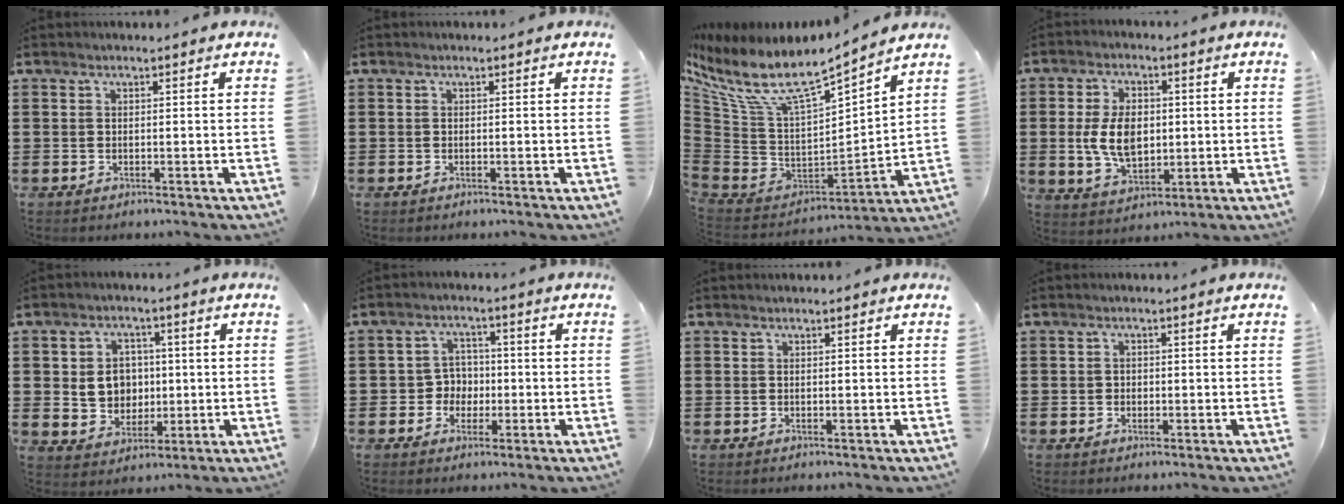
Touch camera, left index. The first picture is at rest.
{"total": 0.0}
{"total": 8.6, "force": [5.5, 2.4, 6.2], "torque": [-0.147, -0.054, 0.085]}
{"total": 8.2, "force": [0.3, 5.2, 6.3], "torque": [-0.138, 0.007, 0.000]}
{"total": 6.1, "force": [0.5, 5.6, 2.4], "torque": [-0.045, 0.008, 0.004]}
{"total": 4.1, "force": [-0.8, 3.9, 1.2], "torque": [-0.037, 0.008, -0.018]}
{"total": 0.0}
{"total": 1.0, "force": [0.0, 1.0, 0.3], "torque": [-0.008, 0.007, -0.002]}